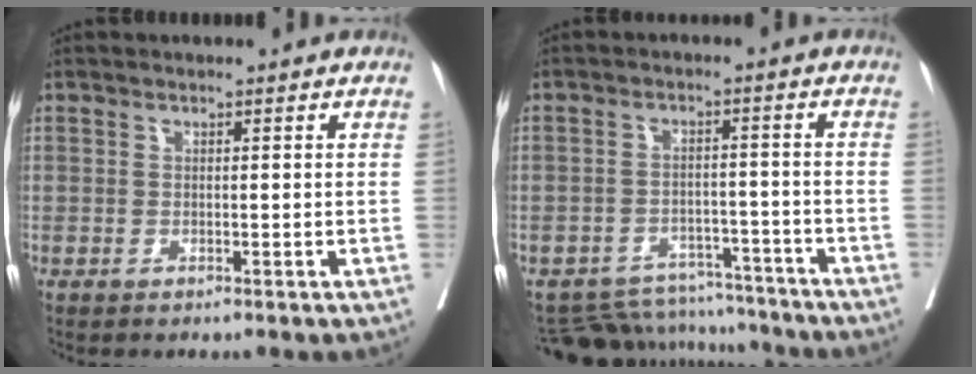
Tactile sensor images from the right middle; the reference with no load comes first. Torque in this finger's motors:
{"motor_torque": [-0.57, -0.69, -0.20, -0.04]}